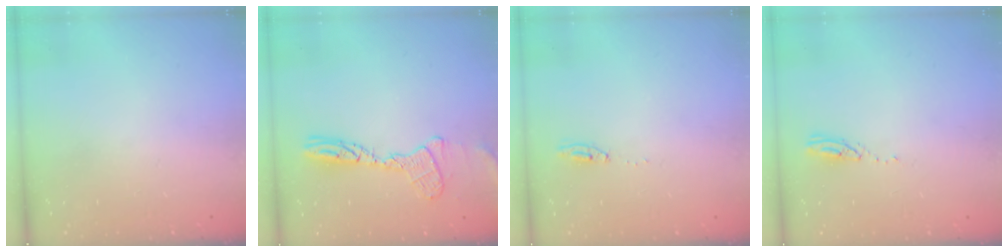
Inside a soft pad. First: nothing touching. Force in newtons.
{"total": 12.1, "press": 12.0, "slide": 0.9}
{"total": 4.1, "press": 4.1, "slide": 0.4}
{"total": 3.2, "press": 3.2, "slide": 0.2}